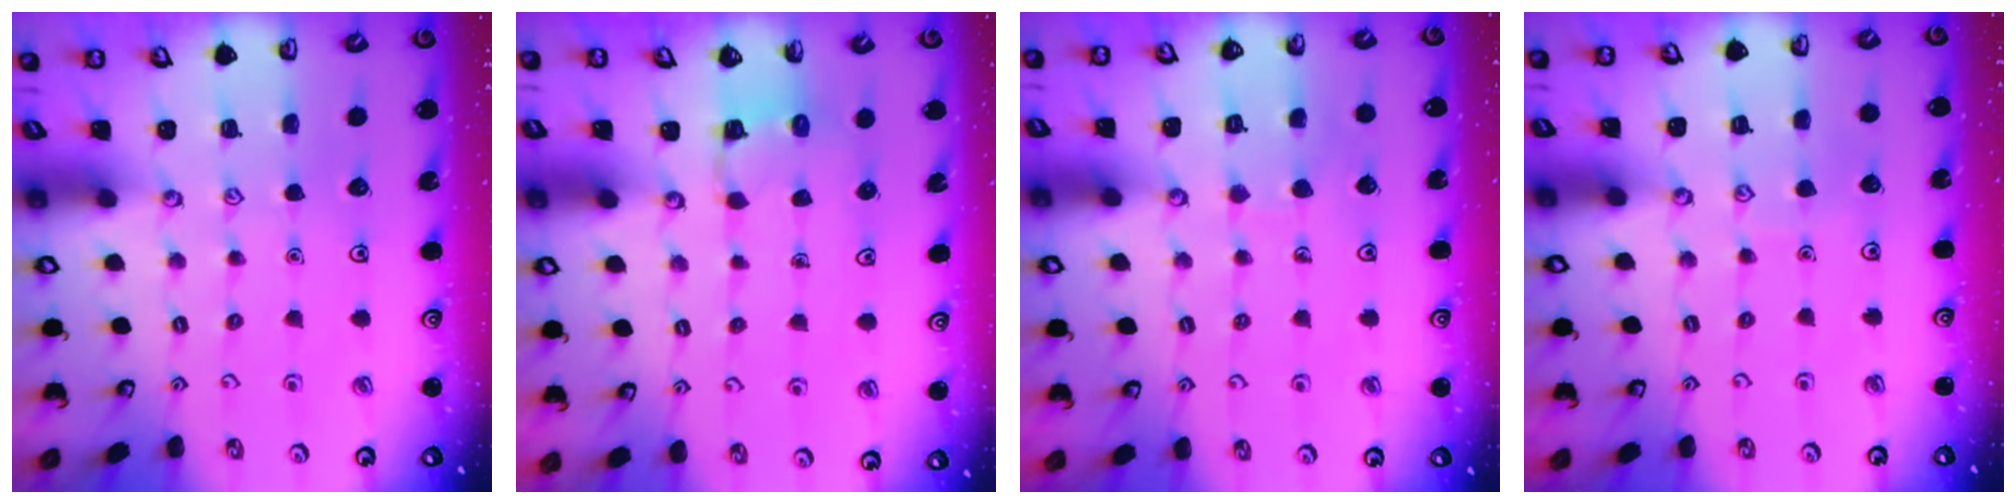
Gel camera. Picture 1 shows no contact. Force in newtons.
{"total": 2.9, "press": 2.9, "slide": 0.3}
{"total": 5.5, "press": 5.5, "slide": 0.6}
{"total": 3.4, "press": 3.4, "slide": 0.3}